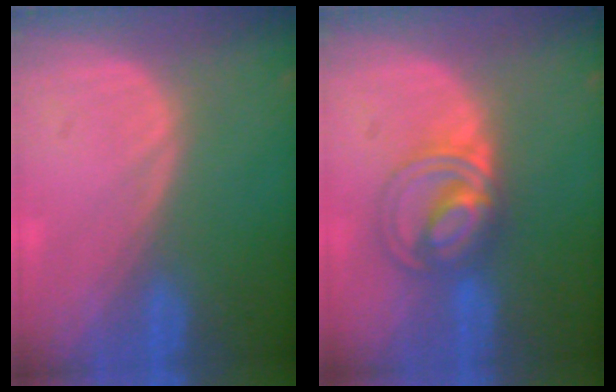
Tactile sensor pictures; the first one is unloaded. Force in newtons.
{"total": 6.3, "press": 6.3, "slide": 0.1}